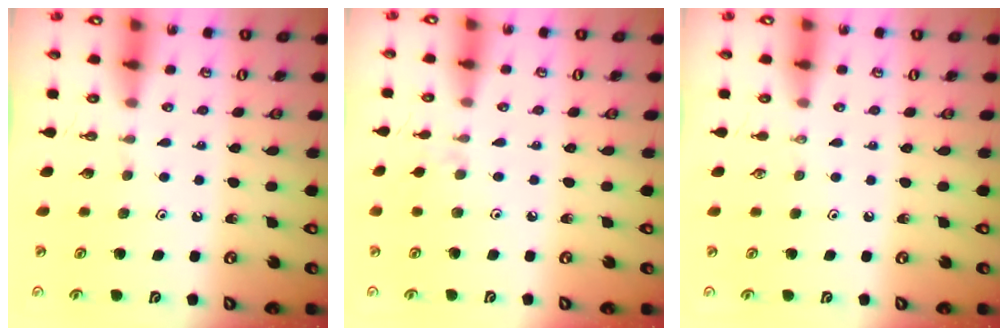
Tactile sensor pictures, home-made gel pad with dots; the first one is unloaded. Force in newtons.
{"total": 1.1, "press": 1.0, "slide": 0.4}
{"total": 0.0}